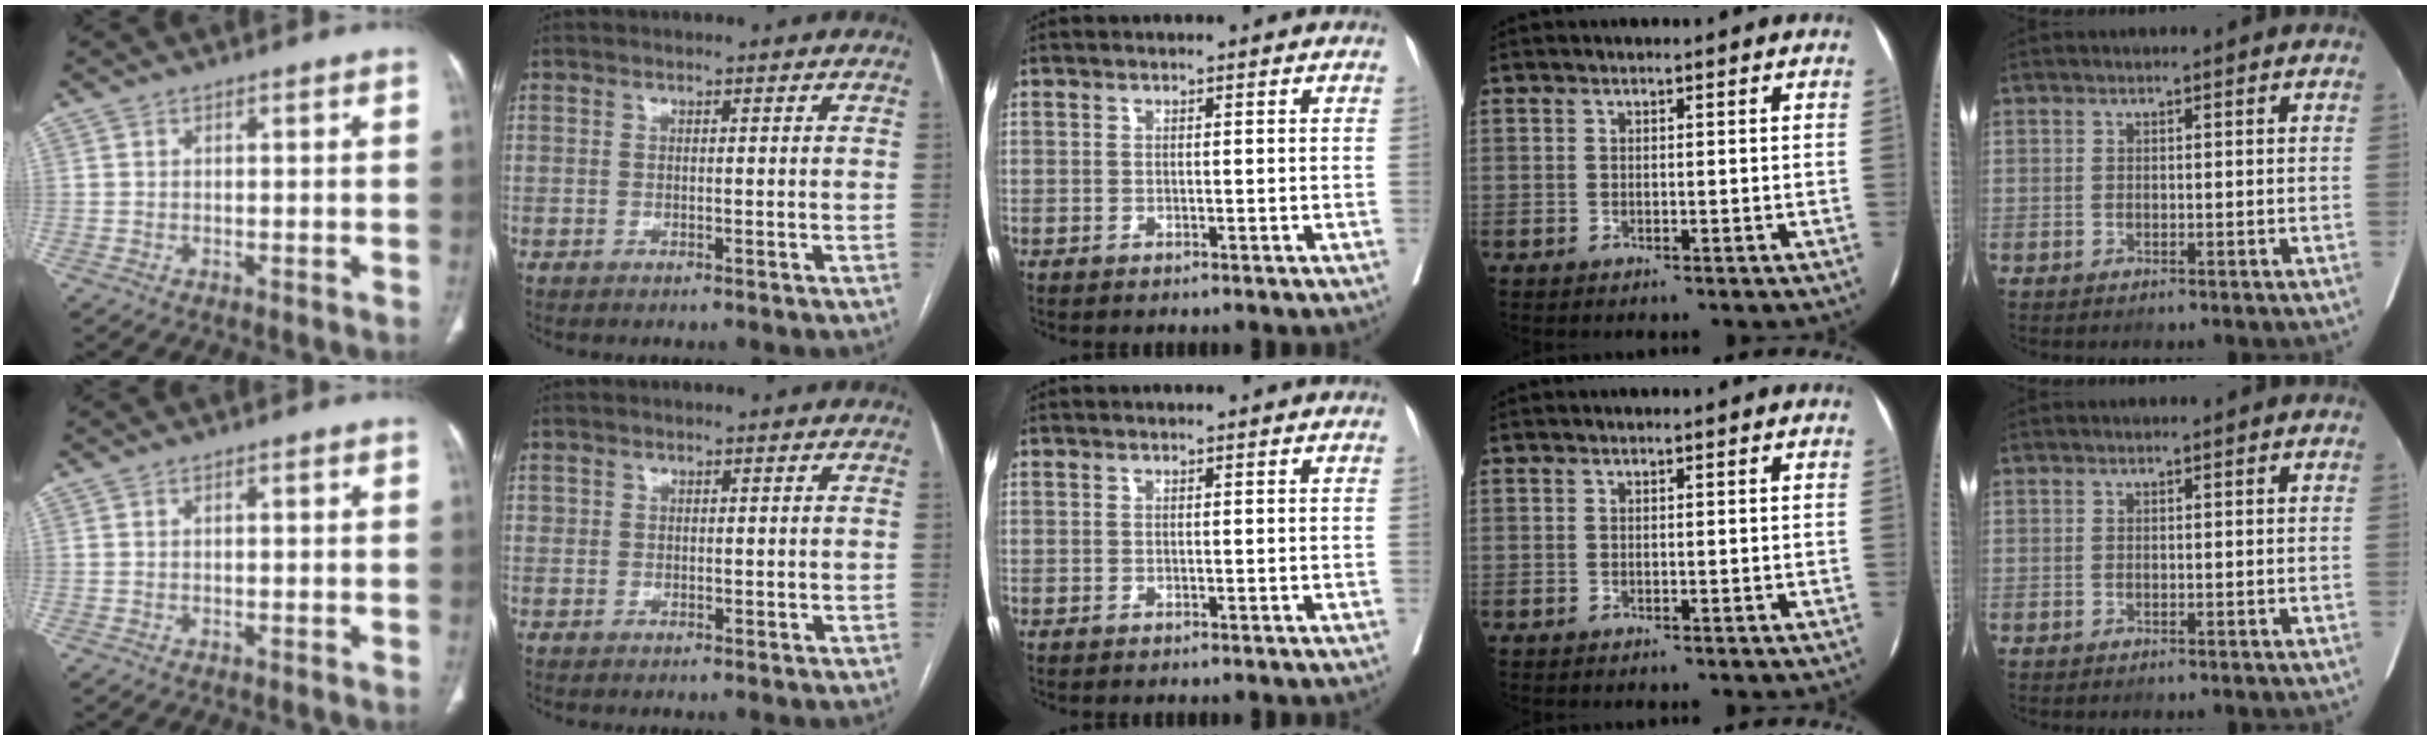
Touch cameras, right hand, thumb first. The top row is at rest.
{"thumb": {"total": 0.7, "force": [0.1, 0.3, 0.7], "torque": [-0.011, 0.002, 0.002]}, "index": {"total": 1.4, "force": [0.1, 1.1, 0.8], "torque": [-0.013, 0.005, 0.005]}}